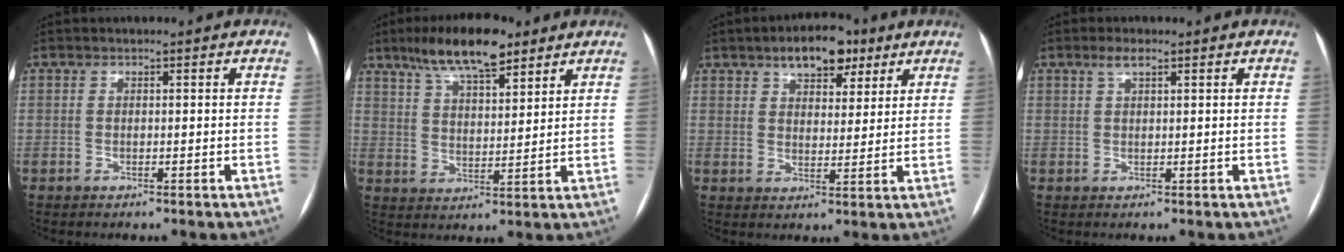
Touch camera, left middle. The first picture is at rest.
{"total": 11.6, "force": [8.2, 3.1, 7.5], "torque": [-0.134, 0.014, 0.143]}
{"total": 8.3, "force": [5.2, 4.0, 5.1], "torque": [-0.071, 0.016, 0.080]}
{"total": 2.2, "force": [1.4, 0.5, 1.6], "torque": [-0.034, 0.008, 0.028]}